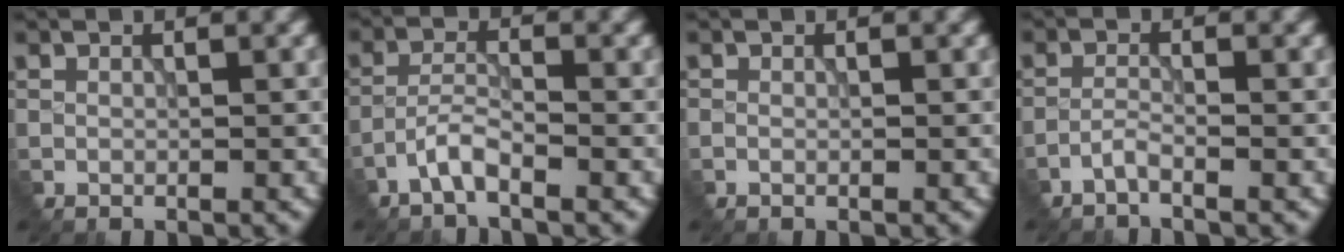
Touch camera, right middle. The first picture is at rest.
{"total": 2.6, "force": [-1.9, 0.5, 1.8], "torque": [-0.039, 0.007, -0.044]}
{"total": 0.5, "force": [-0.2, 0.2, 0.5], "torque": [-0.011, -0.003, -0.002]}
{"total": 1.4, "force": [-1.1, 0.1, 0.9], "torque": [-0.019, 0.003, -0.029]}